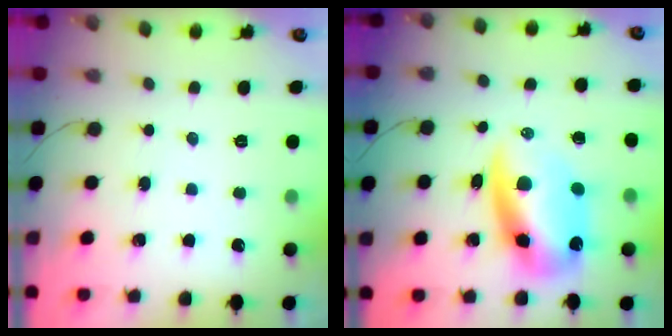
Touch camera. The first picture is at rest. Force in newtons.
{"total": 10.9, "press": 10.7, "slide": 2.2}